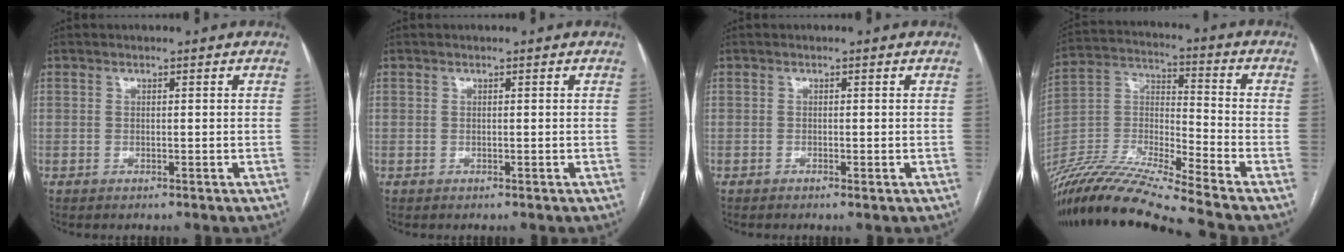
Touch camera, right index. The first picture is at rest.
{"total": 0.0}
{"total": 0.6, "force": [-0.4, 0.0, 0.5], "torque": [-0.008, -0.001, -0.006]}
{"total": 17.6, "force": [-15.7, -1.9, 7.7], "torque": [-0.156, 0.004, -0.294]}